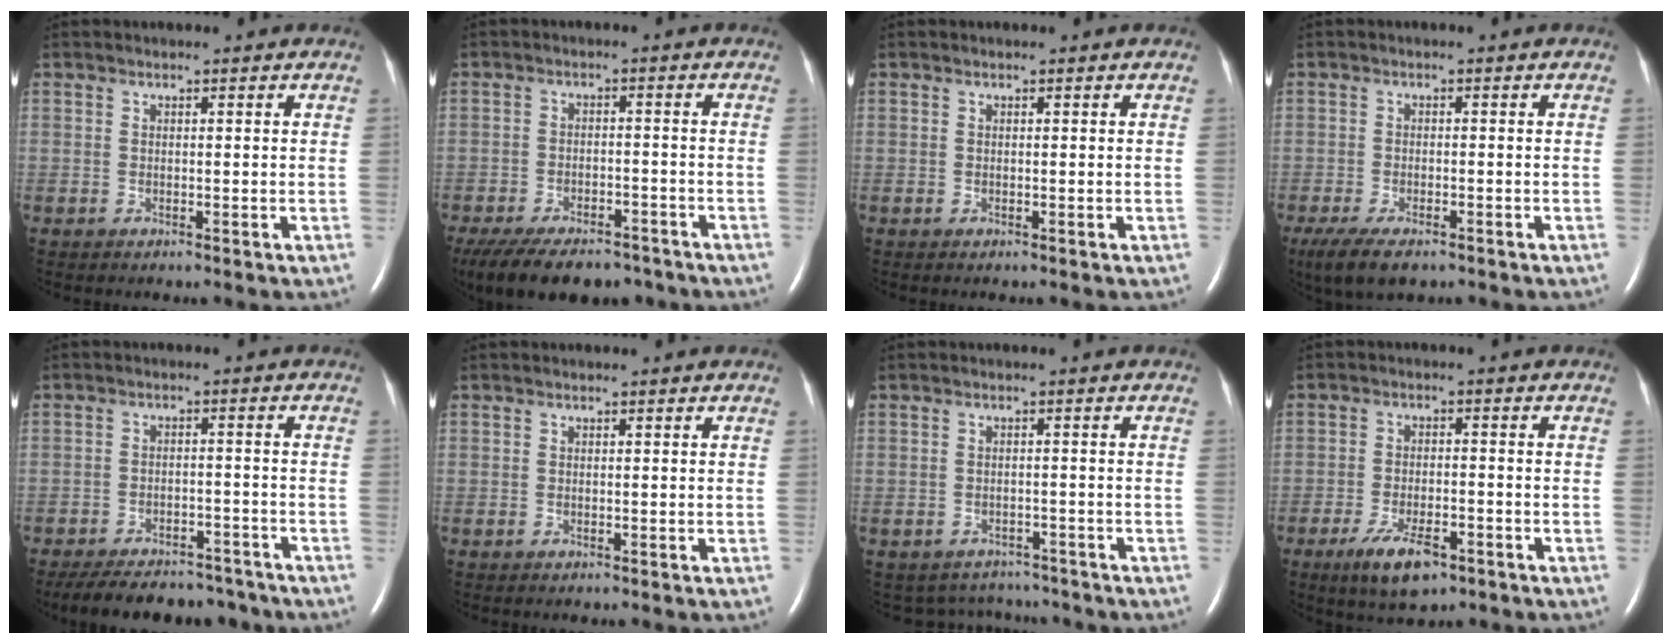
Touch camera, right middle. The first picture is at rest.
{"total": 15.2, "force": [-11.9, 6.5, 7.0], "torque": [-0.163, -0.017, -0.169]}
{"total": 0.0}
{"total": 6.7, "force": [-4.6, 2.2, 4.2], "torque": [-0.078, -0.015, -0.073]}
{"total": 13.8, "force": [-11.9, 5.4, 4.5], "torque": [-0.090, 0.002, -0.157]}
{"total": 0.0}
{"total": 5.7, "force": [-5.3, 2.2, -0.2], "torque": [0.000, 0.015, -0.064]}
{"total": 6.9, "force": [-4.2, 2.4, 5.0], "torque": [-0.097, -0.008, -0.067]}